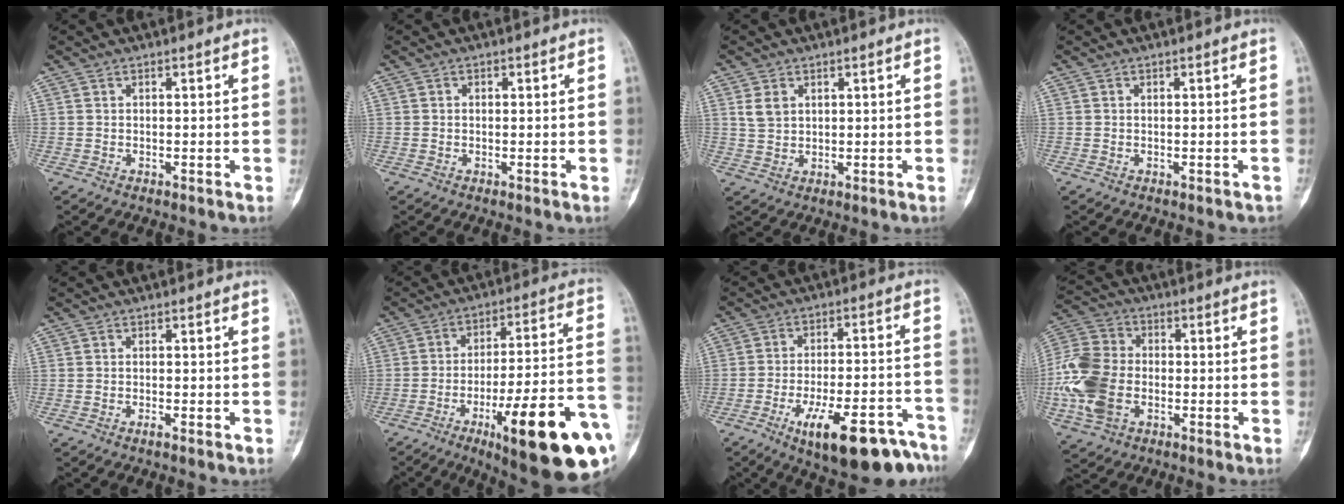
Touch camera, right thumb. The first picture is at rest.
{"total": 0.6, "force": [0.1, 0.5, 0.3], "torque": [-0.005, 0.001, 0.000]}
{"total": 3.4, "force": [1.4, 2.5, 1.8], "torque": [-0.028, -0.004, 0.034]}
{"total": 0.5, "force": [-0.1, 0.4, 0.3], "torque": [-0.006, 0.006, 0.001]}
{"total": 0.9, "force": [-0.6, 0.1, 0.8], "torque": [-0.015, 0.000, -0.011]}
{"total": 25.5, "force": [-9.8, 5.5, 22.9], "torque": [-0.277, 0.033, -0.136]}
{"total": 18.7, "force": [-11.3, 6.3, 13.5], "torque": [-0.168, 0.068, -0.165]}
{"total": 14.2, "force": [-3.0, 10.0, 9.6], "torque": [-0.203, 0.014, -0.064]}